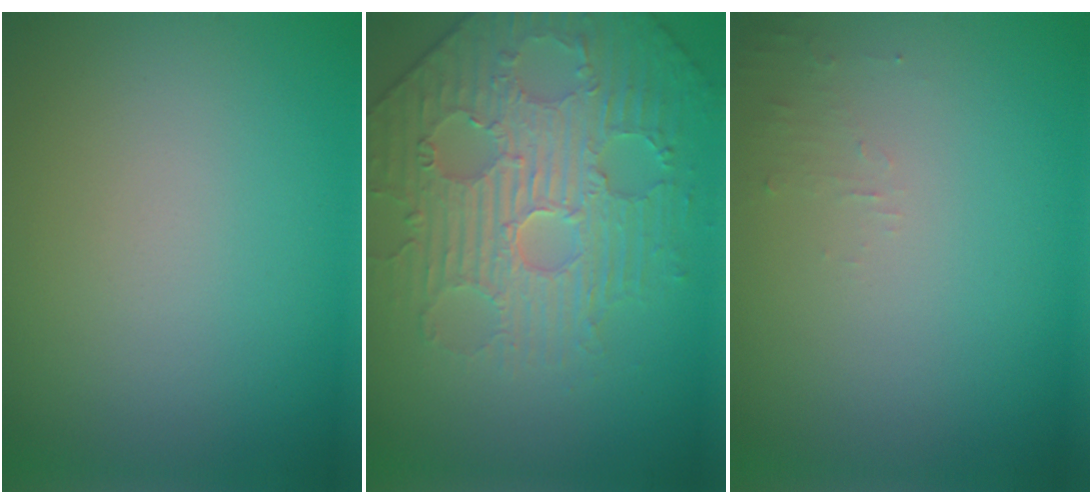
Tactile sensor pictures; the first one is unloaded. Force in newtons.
{"total": 4.7, "press": 4.7, "slide": 0.2}
{"total": 0.9, "press": 0.9, "slide": 0.1}